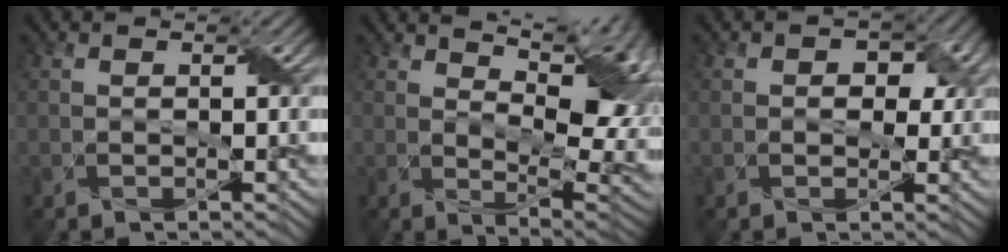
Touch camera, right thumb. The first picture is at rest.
{"total": 13.5, "force": [4.5, 6.3, 11.1], "torque": [-0.156, 0.030, 0.074]}
{"total": 4.3, "force": [0.9, 3.2, 2.6], "torque": [-0.033, -0.007, 0.005]}